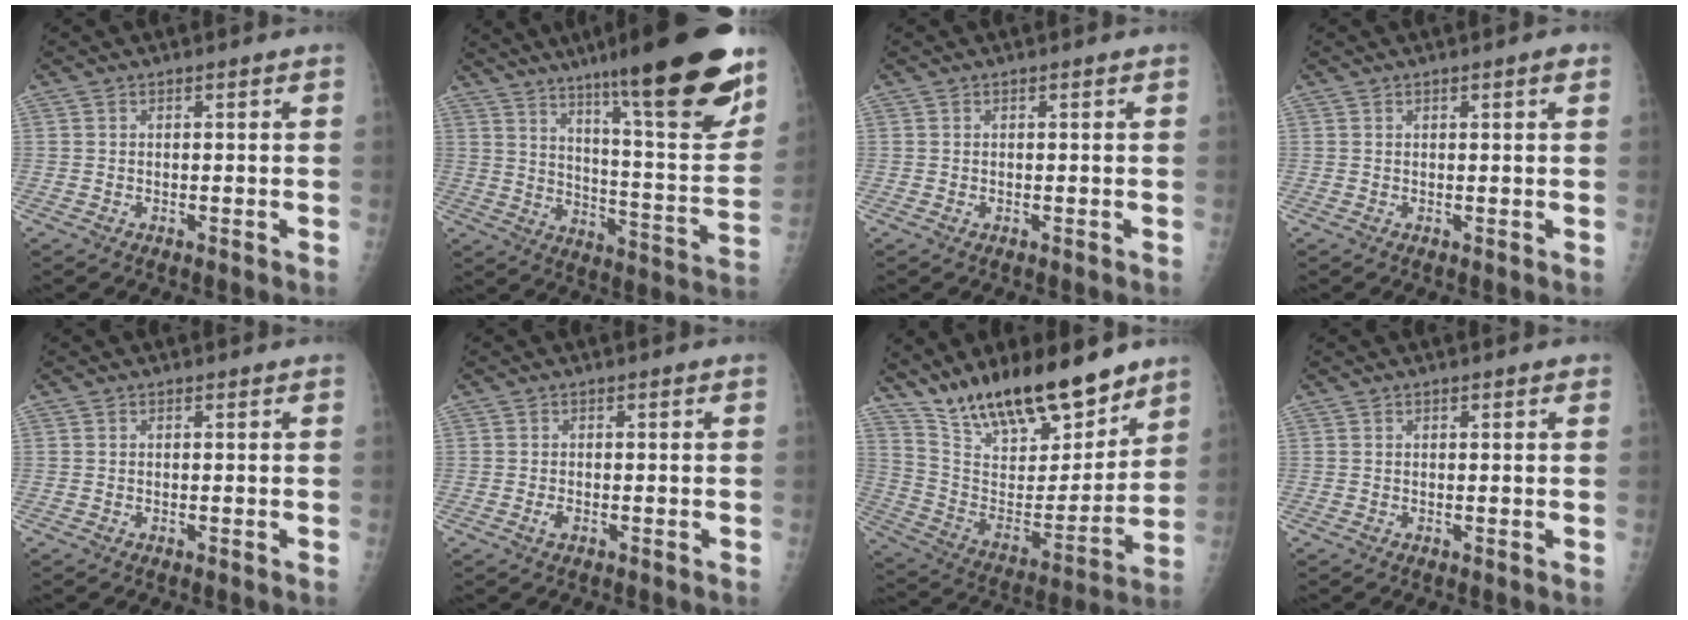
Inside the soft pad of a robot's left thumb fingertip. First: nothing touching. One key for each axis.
{"total": 26.4, "fx": 17.1, "fy": 3.5, "fz": 19.8, "tx": -0.273, "ty": -0.066, "tz": 0.261}
{"total": 0.7, "fx": 0.0, "fy": 0.3, "fz": 0.6, "tx": -0.009, "ty": 0.008, "tz": 0.002}
{"total": 1.8, "fx": 0.8, "fy": 0.3, "fz": 1.6, "tx": -0.023, "ty": 0.001, "tz": 0.009}
{"total": 0.0}
{"total": 1.5, "fx": -0.5, "fy": 0.6, "fz": 1.3, "tx": -0.028, "ty": 0.008, "tz": -0.009}
{"total": 22.5, "fx": 17.3, "fy": 7.6, "fz": 12.2, "tx": -0.166, "ty": -0.086, "tz": 0.302}
{"total": 1.1, "fx": 0.6, "fy": 0.4, "fz": 0.9, "tx": -0.013, "ty": 0.001, "tz": 0.006}